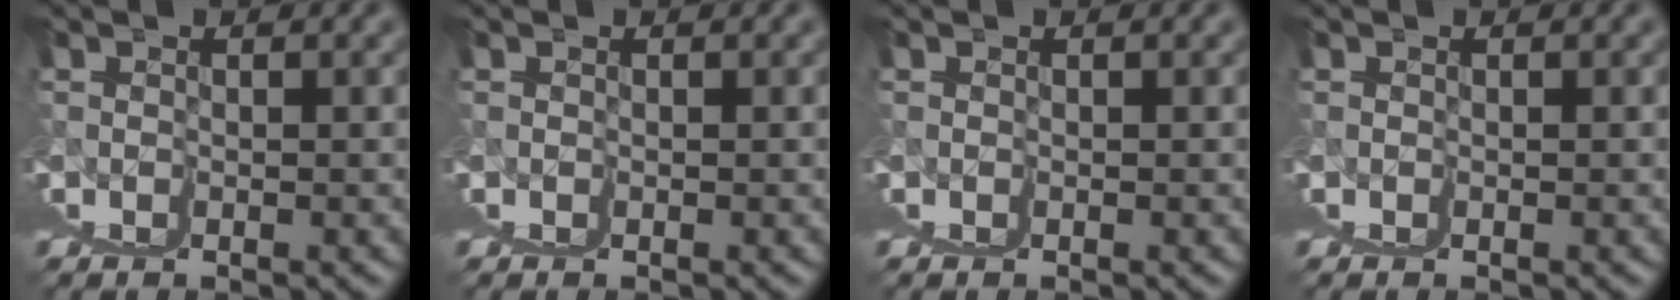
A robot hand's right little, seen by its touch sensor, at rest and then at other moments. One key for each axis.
{"total": 0.0}
{"total": 0.0}
{"total": 0.0}